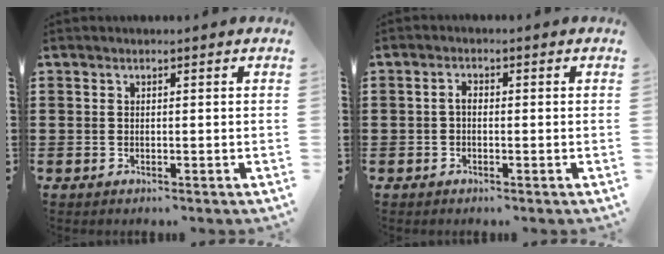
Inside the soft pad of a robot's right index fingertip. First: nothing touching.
{"total": 1.5, "force": [-0.3, 0.7, 1.3], "torque": [-0.032, -0.001, -0.010]}